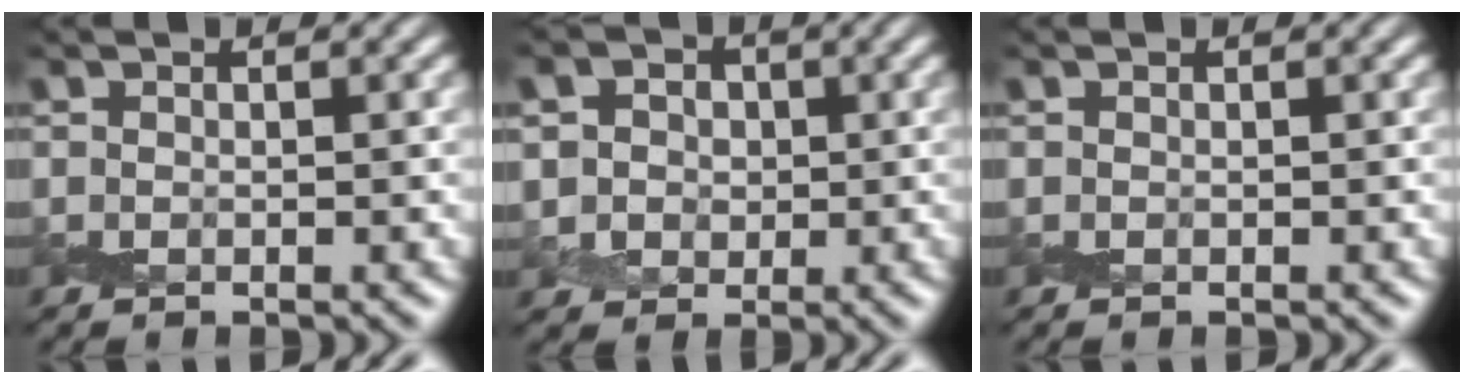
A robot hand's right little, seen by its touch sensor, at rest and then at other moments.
{"total": 4.9, "force": [1.3, 4.1, 2.1], "torque": [-0.036, 0.015, 0.007]}
{"total": 0.0}